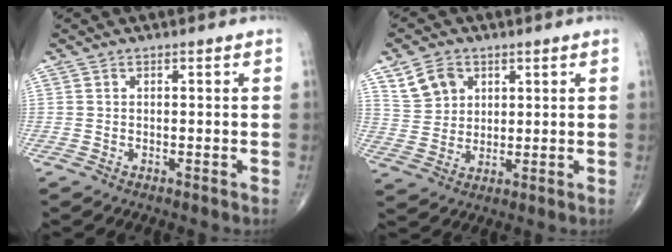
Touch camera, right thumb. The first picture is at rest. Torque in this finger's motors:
{"motor_torque": [-0.36, 0.36, 0.01, 0.01, 0.01]}